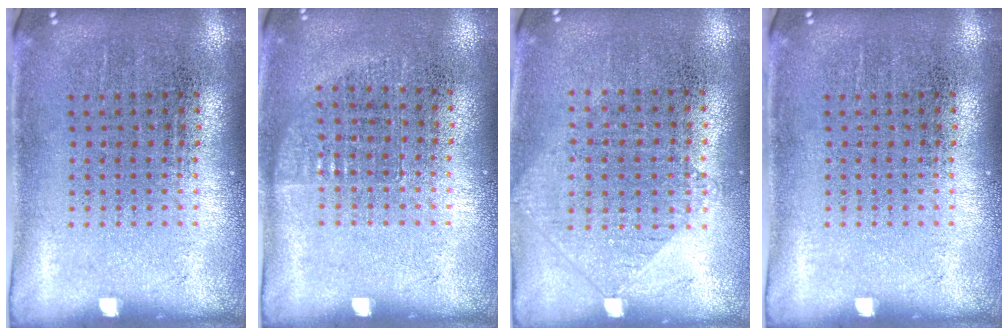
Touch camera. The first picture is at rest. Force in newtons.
{"total": 0.7, "press": 0.6, "slide": 0.3}
{"total": 1.0, "press": 0.9, "slide": 0.4}
{"total": 0.0}